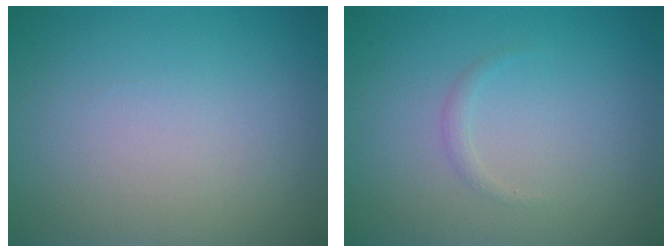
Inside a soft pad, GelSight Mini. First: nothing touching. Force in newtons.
{"total": 0.6, "press": 0.6, "slide": 0.0}